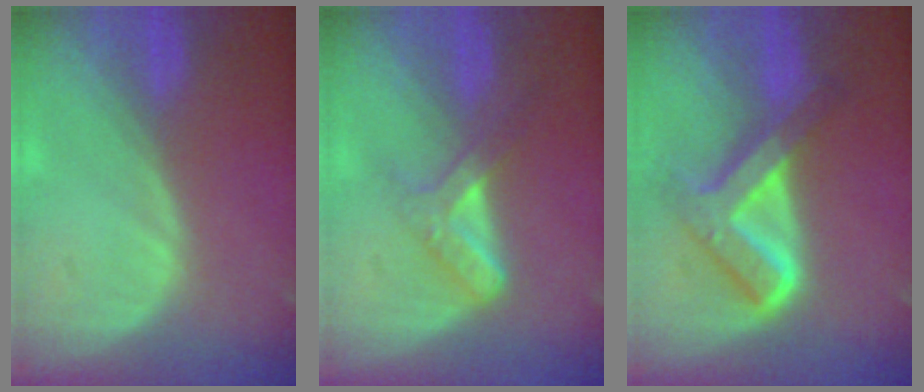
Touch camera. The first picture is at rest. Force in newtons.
{"total": 5.4, "press": 4.7, "slide": 2.7}
{"total": 8.4, "press": 8.4, "slide": 0.6}